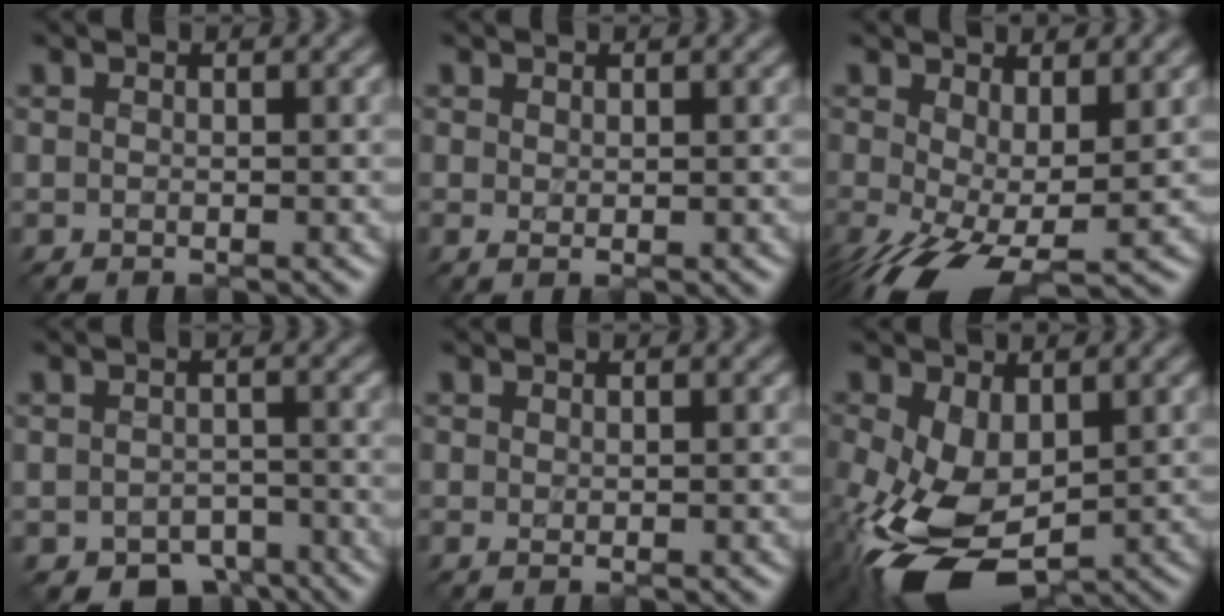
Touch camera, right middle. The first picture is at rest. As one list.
[{"total": 0.0}, {"total": 7.8, "force": [-2.1, 3.3, 6.8], "torque": [-0.147, -0.023, -0.026]}, {"total": 3.0, "force": [-2.5, 1.6, 0.7], "torque": [-0.009, -0.013, -0.034]}, {"total": 0.0}, {"total": 8.5, "force": [-2.8, 4.8, 6.5], "torque": [-0.168, -0.029, -0.038]}]